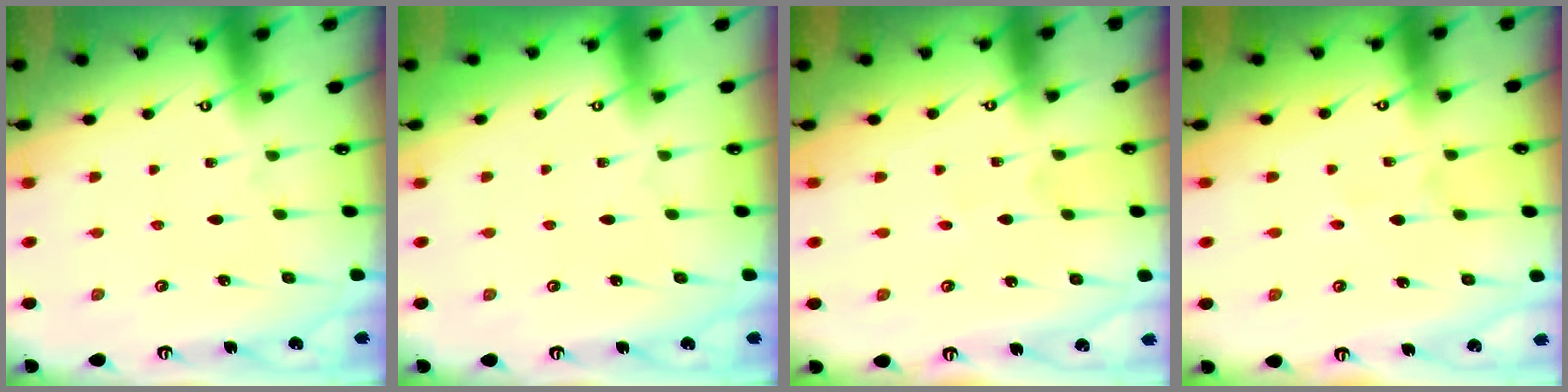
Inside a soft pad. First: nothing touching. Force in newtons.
{"total": 0.0}
{"total": 0.0}
{"total": 2.7, "press": 2.5, "slide": 1.1}